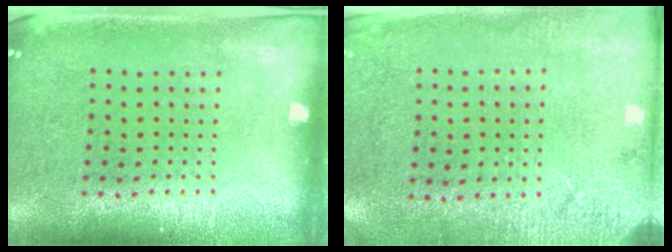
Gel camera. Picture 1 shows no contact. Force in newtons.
{"total": 2.6, "press": 2.3, "slide": 1.2}